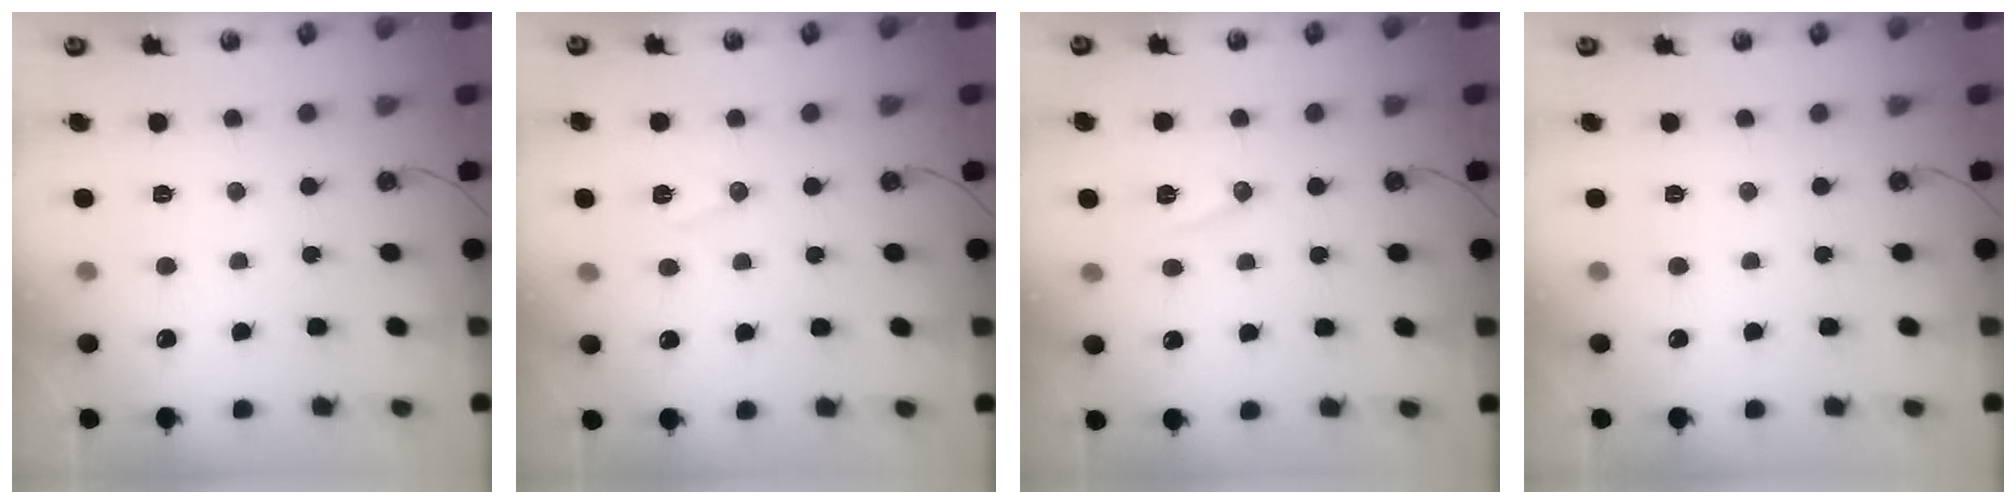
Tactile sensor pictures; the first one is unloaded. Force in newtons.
{"total": 7.7, "press": 6.6, "slide": 4.0}
{"total": 8.6, "press": 7.8, "slide": 3.6}
{"total": 0.0}